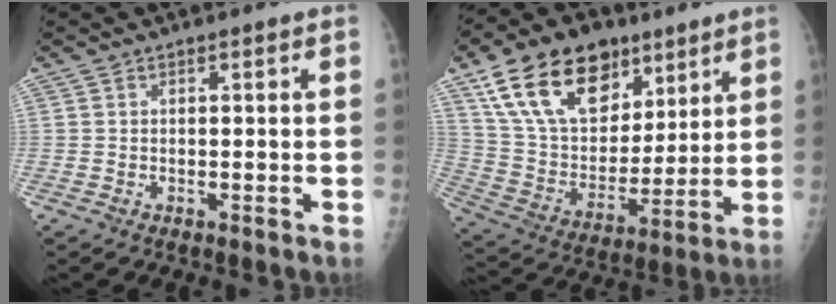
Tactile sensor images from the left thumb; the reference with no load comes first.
{"total": 22.2, "force": [12.7, 13.6, 12.1], "torque": [-0.181, -0.033, 0.231]}